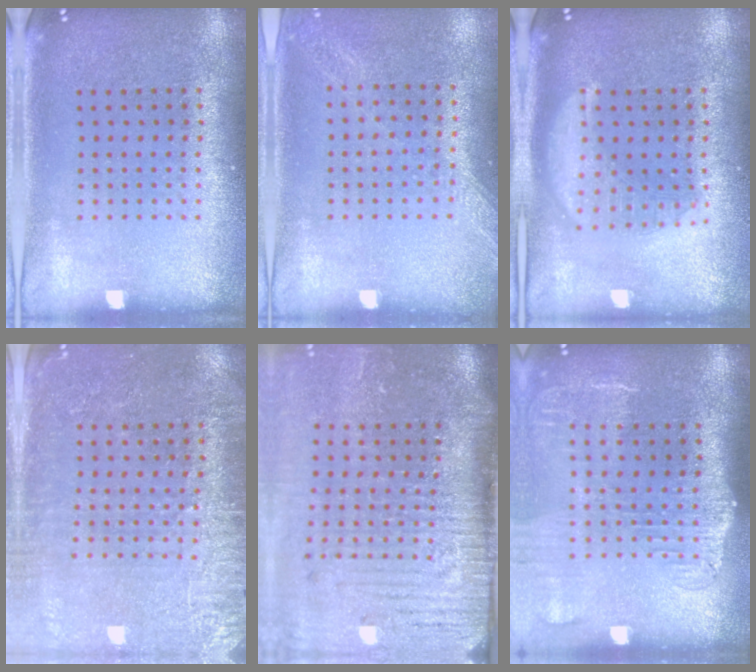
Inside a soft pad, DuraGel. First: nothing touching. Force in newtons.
{"total": 1.2, "press": 1.2, "slide": 0.4}
{"total": 3.0, "press": 3.0, "slide": 0.4}
{"total": 3.0, "press": 2.8, "slide": 0.9}
{"total": 5.3, "press": 4.3, "slide": 3.1}
{"total": 2.1, "press": 1.7, "slide": 1.2}